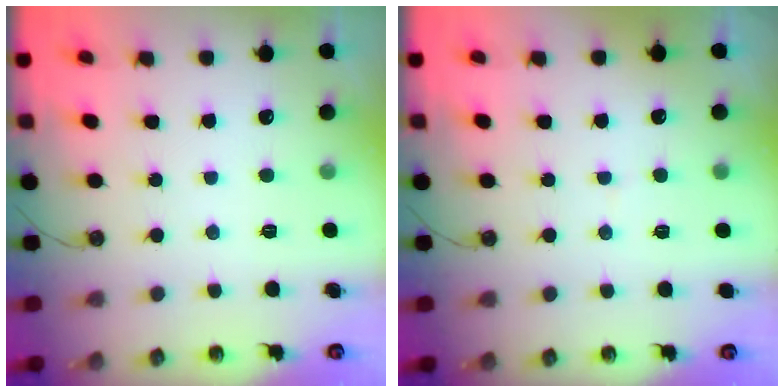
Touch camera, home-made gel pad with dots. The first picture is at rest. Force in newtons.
{"total": 1.8, "press": 1.8, "slide": 0.1}